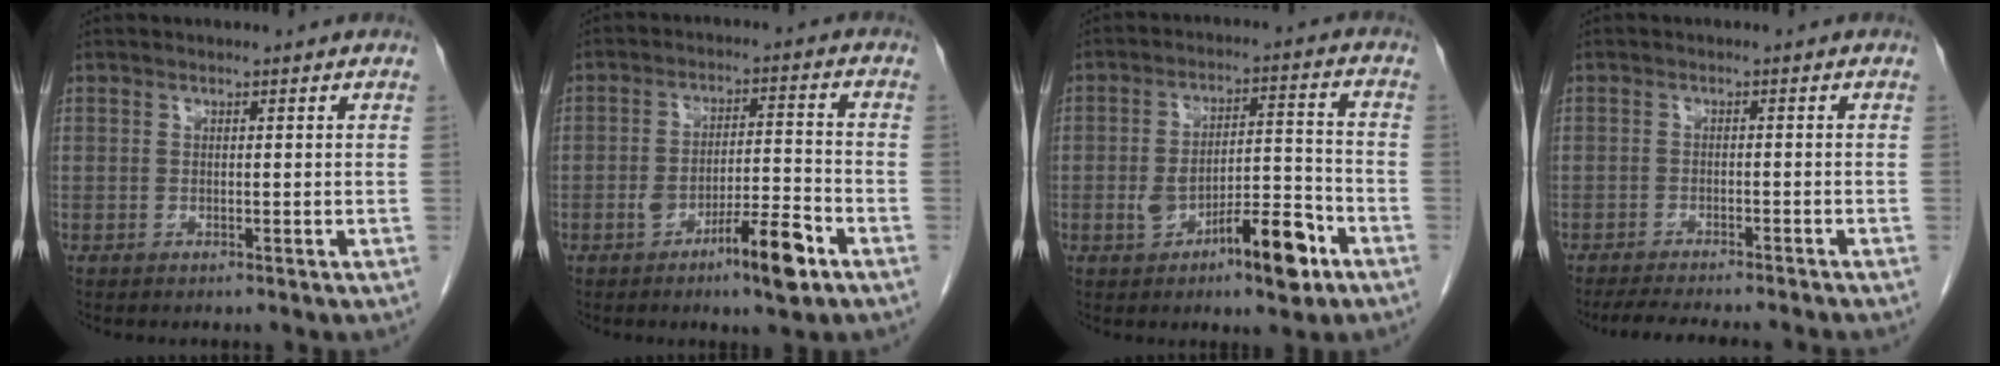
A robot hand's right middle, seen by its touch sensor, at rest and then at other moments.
{"total": 8.3, "force": [-4.5, 1.1, 6.8], "torque": [-0.109, 0.007, -0.069]}
{"total": 10.8, "force": [-5.0, 2.7, 9.2], "torque": [-0.144, 0.019, -0.073]}
{"total": 10.6, "force": [-9.6, 0.8, 4.4], "torque": [-0.060, -0.016, -0.129]}